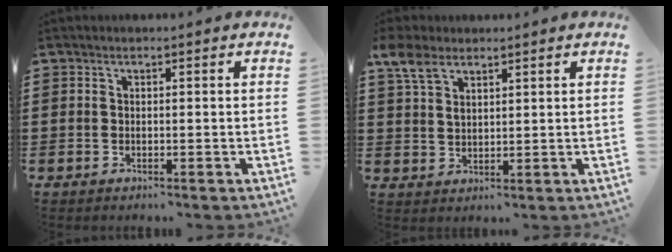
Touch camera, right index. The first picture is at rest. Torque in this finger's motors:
{"motor_torque": [0.36, 0.77, 0.40, 0.06]}